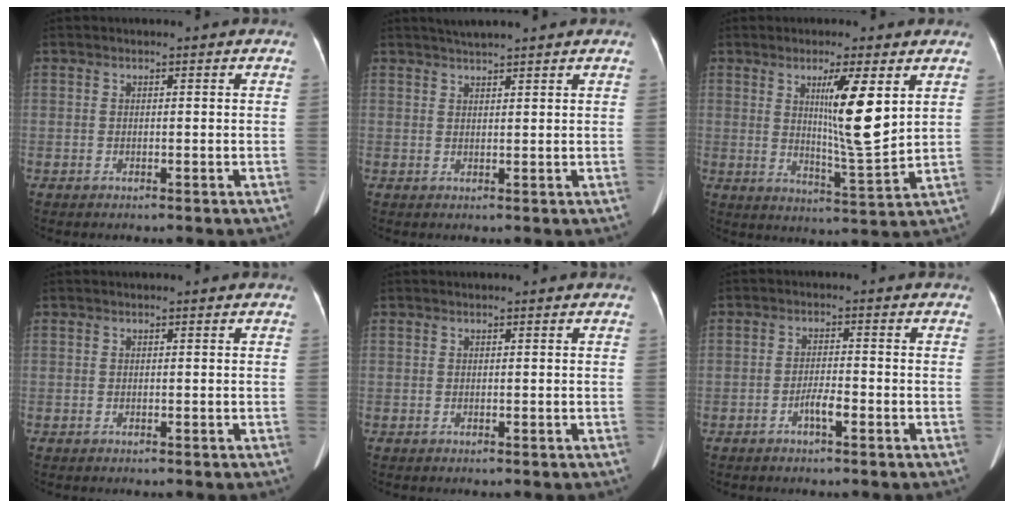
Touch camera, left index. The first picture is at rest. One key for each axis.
{"total": 4.2, "fx": 3.7, "fy": -0.1, "fz": 1.9, "tx": -0.028, "ty": 0.025, "tz": 0.059}
{"total": 9.1, "fx": 3.2, "fy": 0.1, "fz": 8.6, "tx": -0.144, "ty": -0.020, "tz": 0.054}
{"total": 0.0}
{"total": 0.0}
{"total": 2.8, "fx": -1.6, "fy": 0.4, "fz": 2.2, "tx": -0.040, "ty": 0.001, "tz": -0.029}